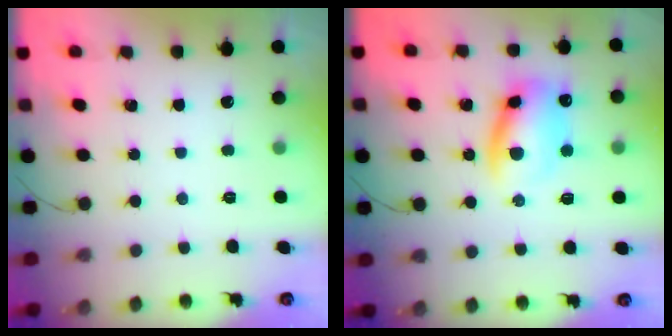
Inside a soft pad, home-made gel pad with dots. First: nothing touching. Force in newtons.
{"total": 12.5, "press": 12.4, "slide": 2.0}